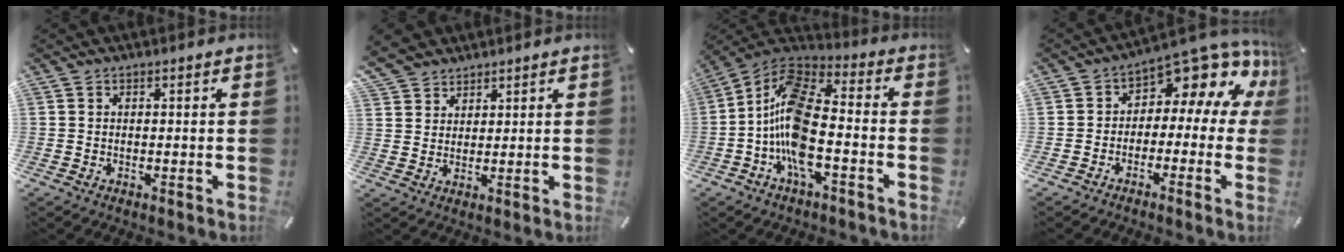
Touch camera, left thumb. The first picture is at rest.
{"total": 5.6, "force": [4.2, 3.7, 0.3], "torque": [-0.017, -0.014, 0.081]}
{"total": 14.4, "force": [-5.1, 6.5, 11.8], "torque": [-0.255, 0.003, -0.095]}
{"total": 8.5, "force": [5.7, 3.8, 5.1], "torque": [-0.071, -0.063, 0.093]}